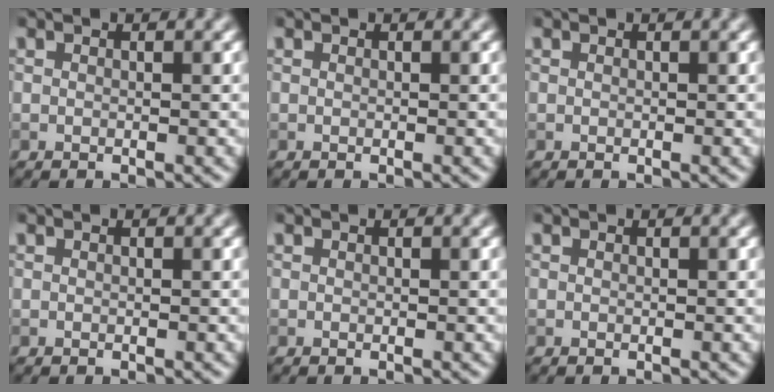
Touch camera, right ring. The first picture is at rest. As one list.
[{"total": 0.0}, {"total": 0.0}, {"total": 0.0}, {"total": 0.0}, {"total": 0.0}]